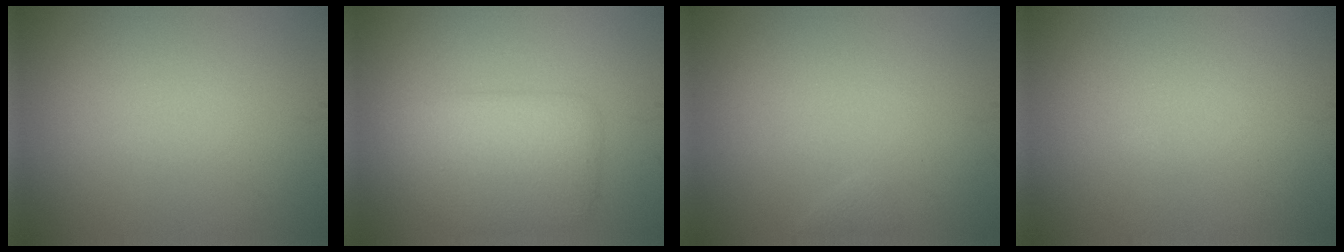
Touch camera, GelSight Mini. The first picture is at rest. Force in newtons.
{"total": 4.9, "press": 4.9, "slide": 0.1}
{"total": 0.5, "press": 0.5, "slide": 0.0}
{"total": 0.0}